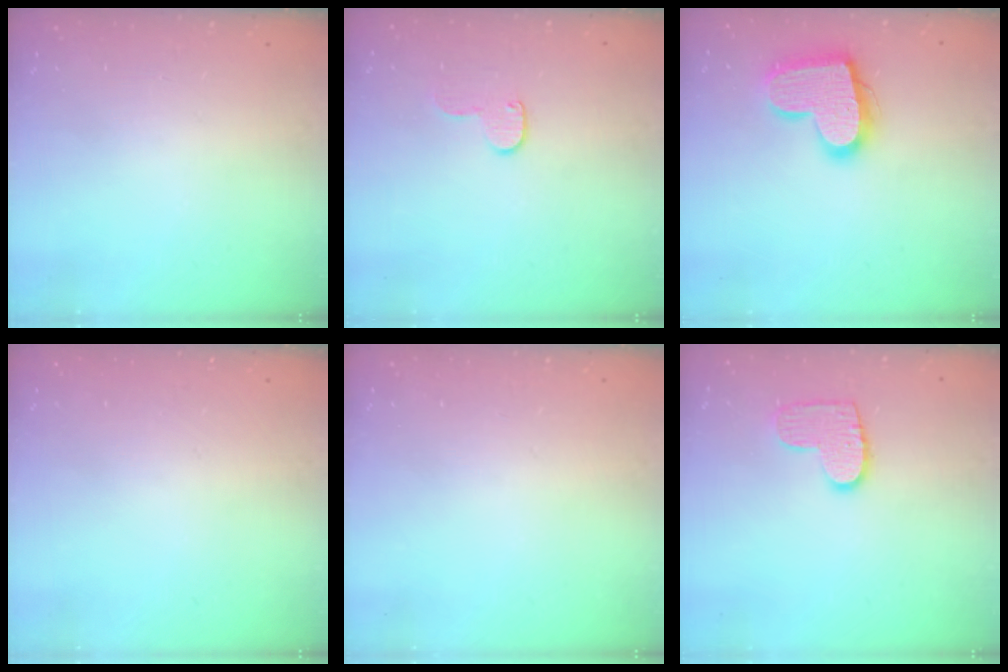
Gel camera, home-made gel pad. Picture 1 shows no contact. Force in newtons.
{"total": 4.5, "press": 4.5, "slide": 0.5}
{"total": 16.9, "press": 16.8, "slide": 1.2}
{"total": 0.0}
{"total": 0.0}
{"total": 9.7, "press": 9.7, "slide": 0.3}